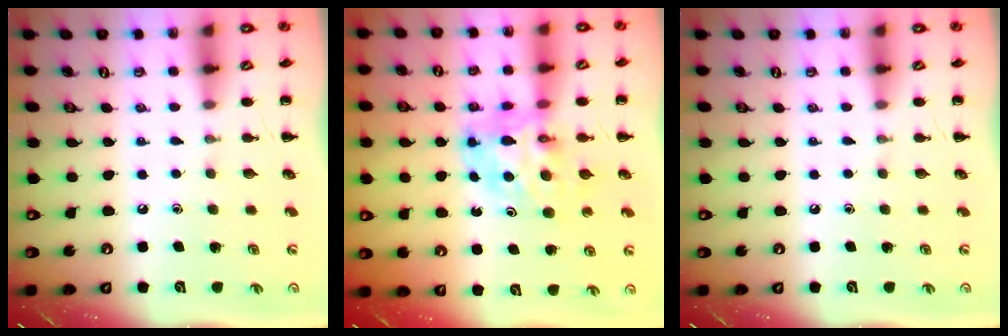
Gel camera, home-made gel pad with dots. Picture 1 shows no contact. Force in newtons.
{"total": 8.2, "press": 7.7, "slide": 2.7}
{"total": 0.0}